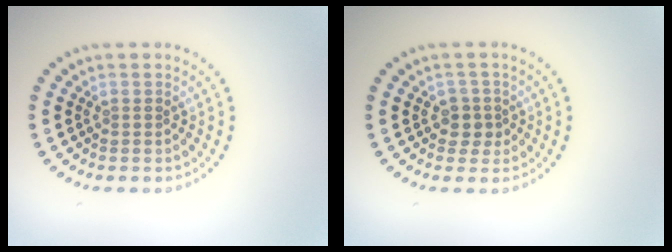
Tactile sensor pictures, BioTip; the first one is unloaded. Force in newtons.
{"total": 1.8, "press": 1.5, "slide": 1.0}